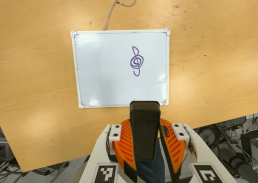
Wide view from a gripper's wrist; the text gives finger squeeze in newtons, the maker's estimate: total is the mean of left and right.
{"total": 8.1, "left": 6.5, "right": 9.6}